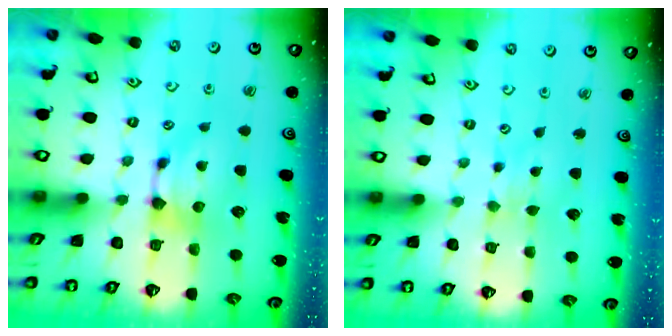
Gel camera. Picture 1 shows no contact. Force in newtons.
{"total": 2.8, "press": 2.8, "slide": 0.2}